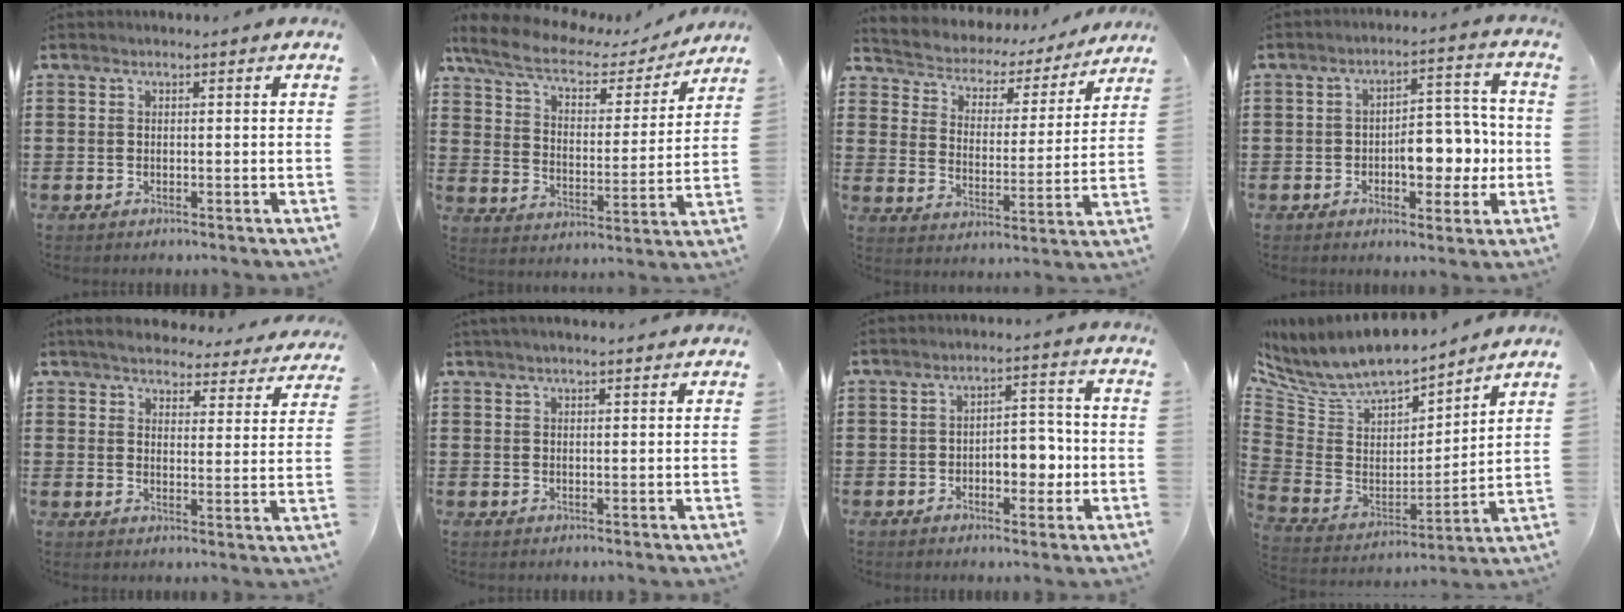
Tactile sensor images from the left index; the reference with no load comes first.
{"total": 8.1, "force": [6.2, 2.8, 4.3], "torque": [-0.109, -0.025, 0.105]}
{"total": 3.6, "force": [3.3, 1.3, 0.2], "torque": [-0.029, -0.027, 0.046]}
{"total": 7.4, "force": [-1.5, 4.1, 5.9], "torque": [-0.073, 0.000, -0.034]}
{"total": 4.8, "force": [4.7, 0.6, 0.9], "torque": [-0.041, -0.025, 0.080]}
{"total": 1.6, "force": [1.4, 0.1, 0.7], "torque": [-0.015, 0.001, 0.026]}
{"total": 5.7, "force": [-1.4, 3.3, 4.5], "torque": [-0.066, 0.004, -0.032]}
{"total": 8.4, "force": [7.3, 2.6, 3.2], "torque": [-0.099, -0.053, 0.127]}